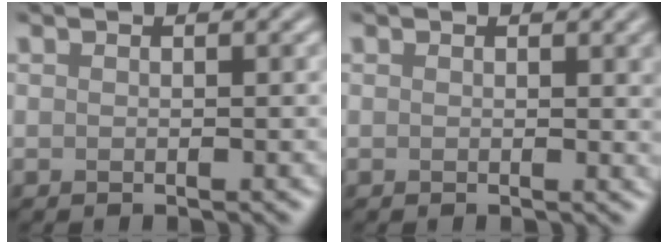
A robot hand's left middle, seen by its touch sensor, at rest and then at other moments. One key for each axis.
{"total": 1.6, "fx": 0.7, "fy": 0.4, "fz": 1.4, "tx": -0.011, "ty": 0.001, "tz": 0.009}